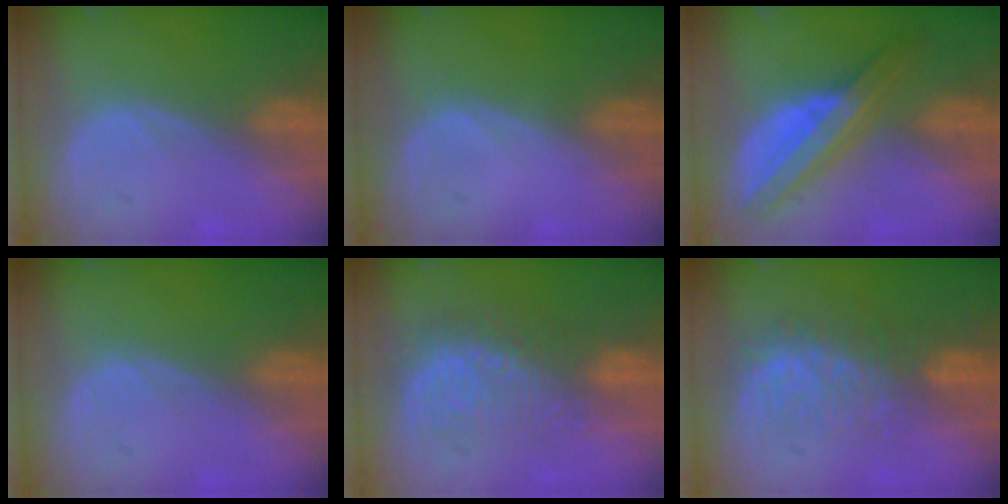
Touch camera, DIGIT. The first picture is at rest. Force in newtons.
{"total": 0.0}
{"total": 8.6, "press": 8.5, "slide": 0.4}
{"total": 0.0}
{"total": 8.9, "press": 8.7, "slide": 2.0}
{"total": 7.6, "press": 7.5, "slide": 1.2}